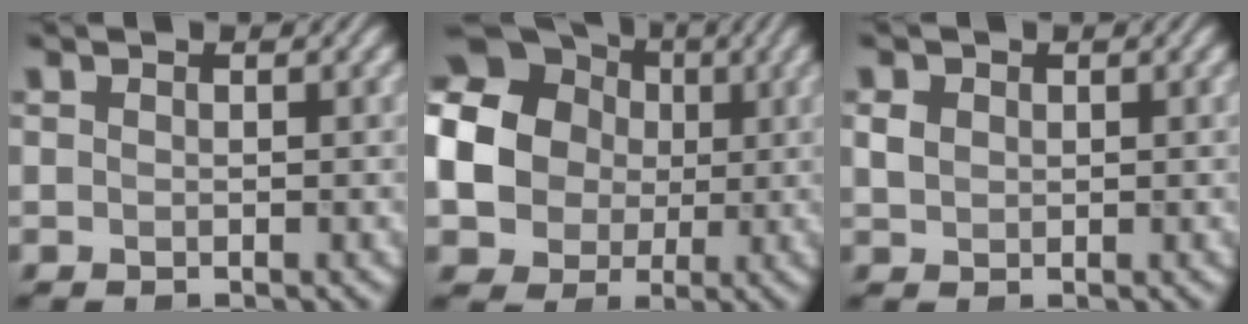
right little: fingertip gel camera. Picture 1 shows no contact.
{"total": 18.2, "force": [2.3, 16.4, 7.5], "torque": [-0.193, 0.017, -0.002]}
{"total": 1.4, "force": [0.5, 1.2, 0.6], "torque": [-0.015, 0.002, 0.009]}